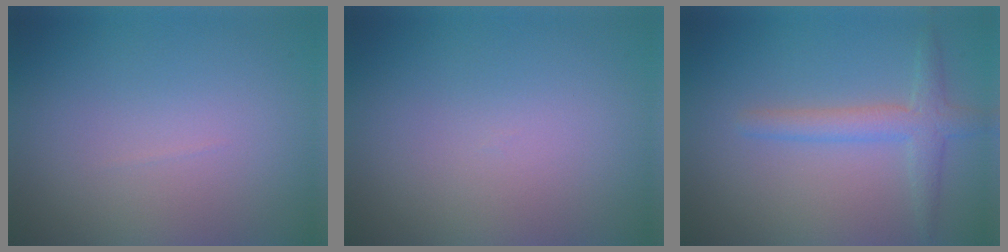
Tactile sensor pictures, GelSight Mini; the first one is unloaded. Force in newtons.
{"total": 0.0}
{"total": 2.8, "press": 2.8, "slide": 0.2}